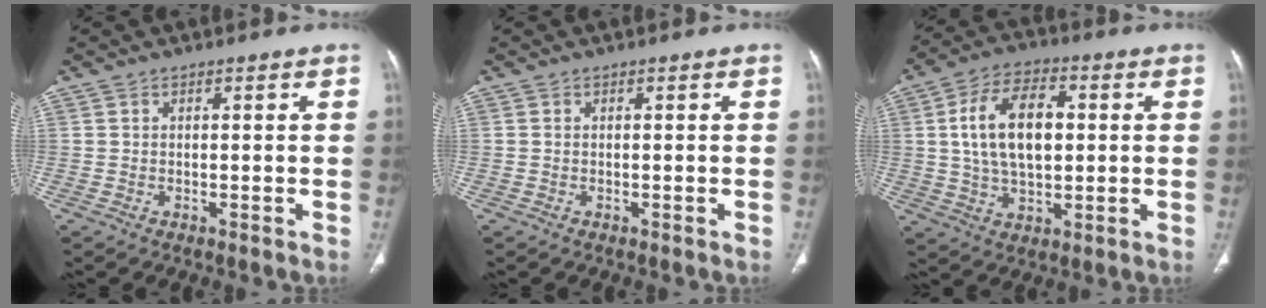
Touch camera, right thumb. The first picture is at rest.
{"total": 0.0}
{"total": 13.7, "force": [1.8, 7.8, 11.2], "torque": [-0.190, 0.009, 0.031]}